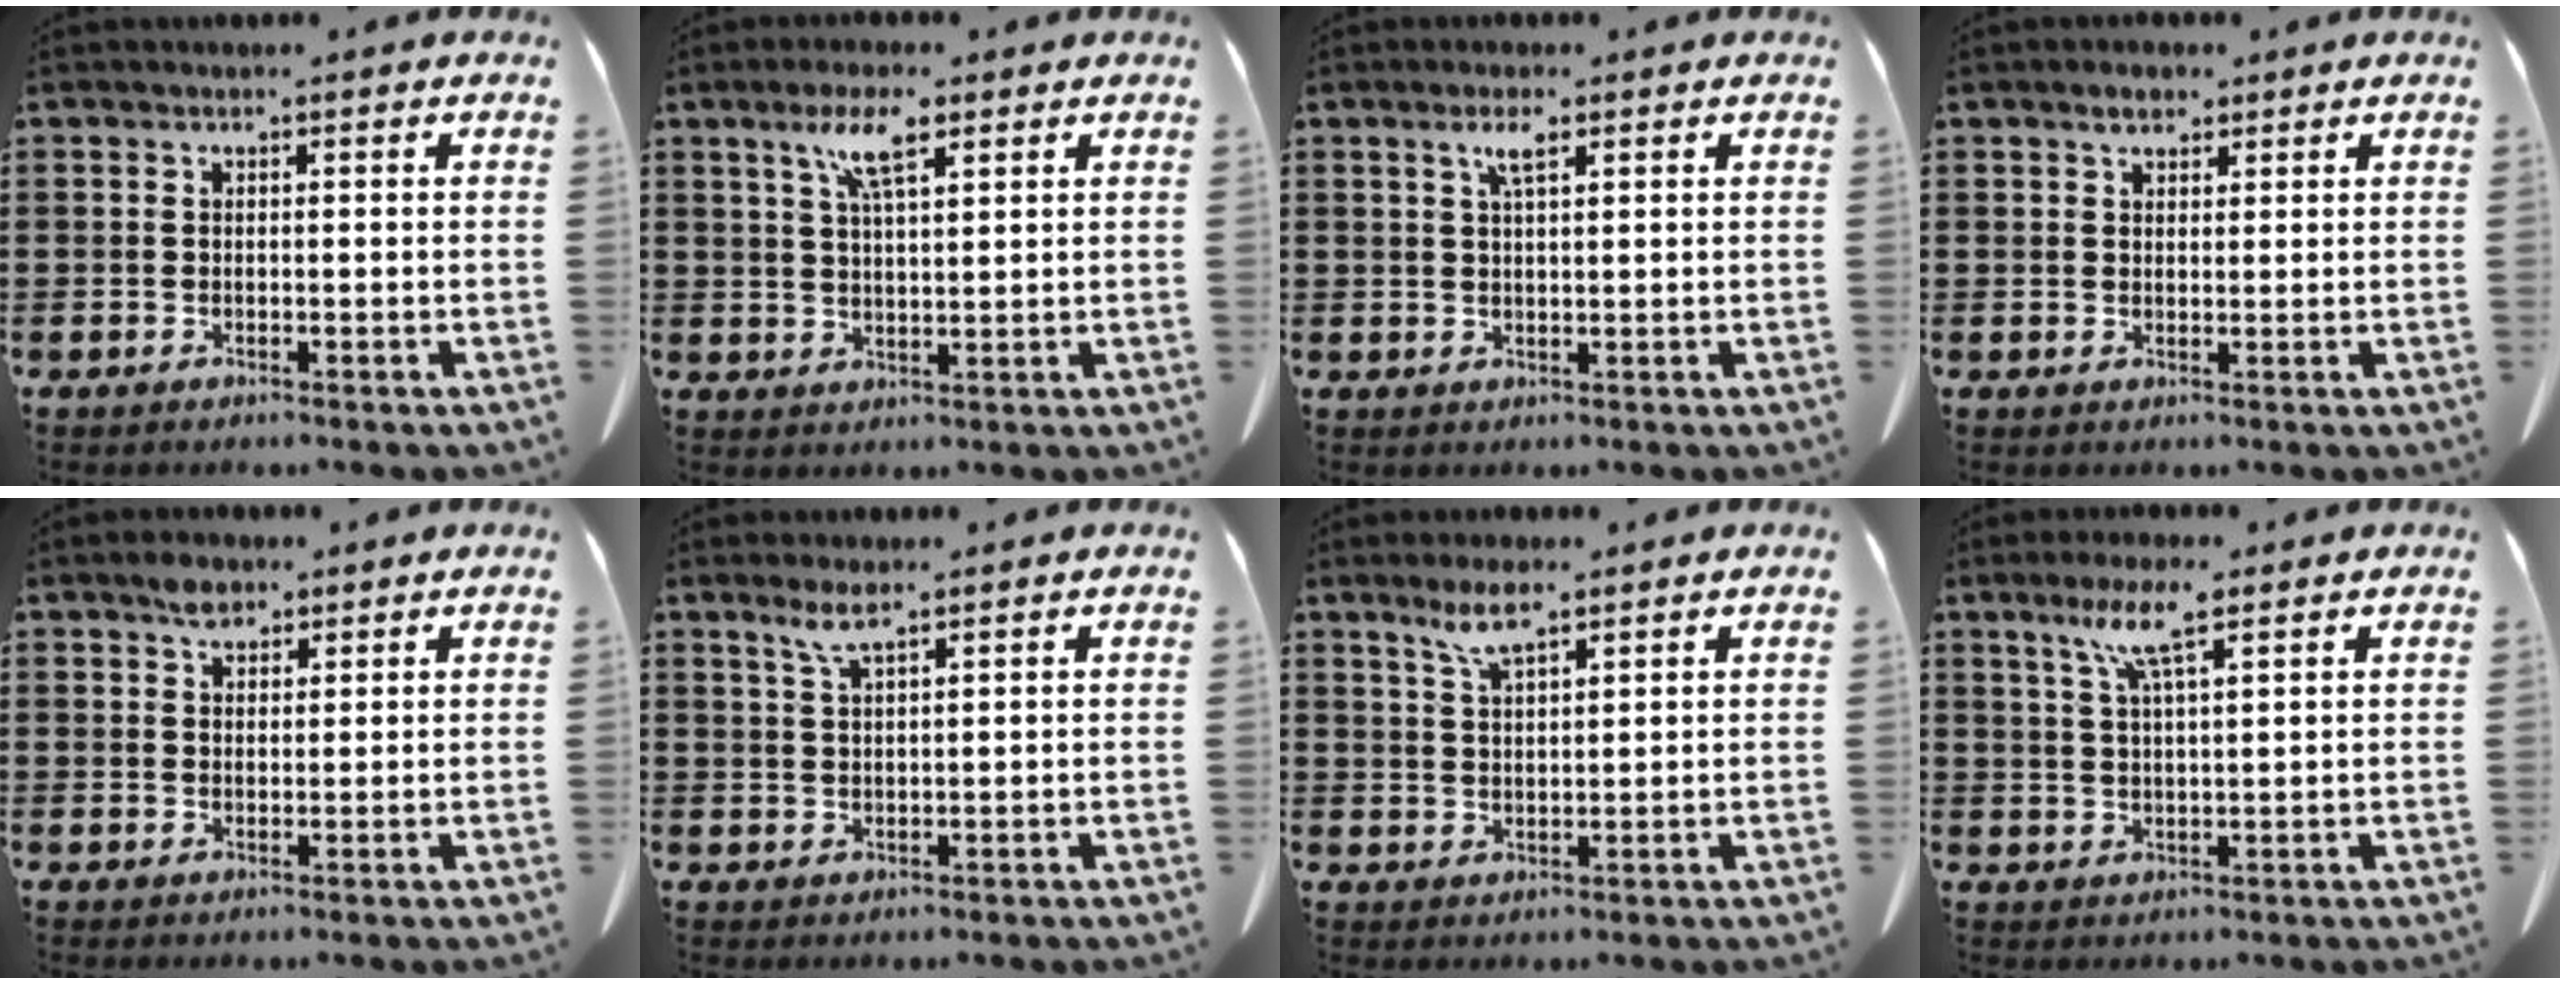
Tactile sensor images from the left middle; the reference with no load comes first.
{"total": 6.4, "force": [3.7, 1.5, 5.0], "torque": [-0.109, 0.009, 0.063]}
{"total": 3.0, "force": [1.7, 0.5, 2.4], "torque": [-0.051, 0.004, 0.029]}
{"total": 2.3, "force": [1.9, 0.9, 1.0], "torque": [-0.015, 0.001, 0.035]}
{"total": 2.7, "force": [2.1, 1.2, 1.2], "torque": [-0.019, -0.002, 0.038]}
{"total": 3.1, "force": [2.3, 0.2, 2.0], "torque": [-0.046, 0.001, 0.041]}
{"total": 4.3, "force": [3.0, 0.6, 3.1], "torque": [-0.068, 0.004, 0.053]}
{"total": 6.5, "force": [4.1, 0.8, 5.0], "torque": [-0.109, 0.002, 0.069]}